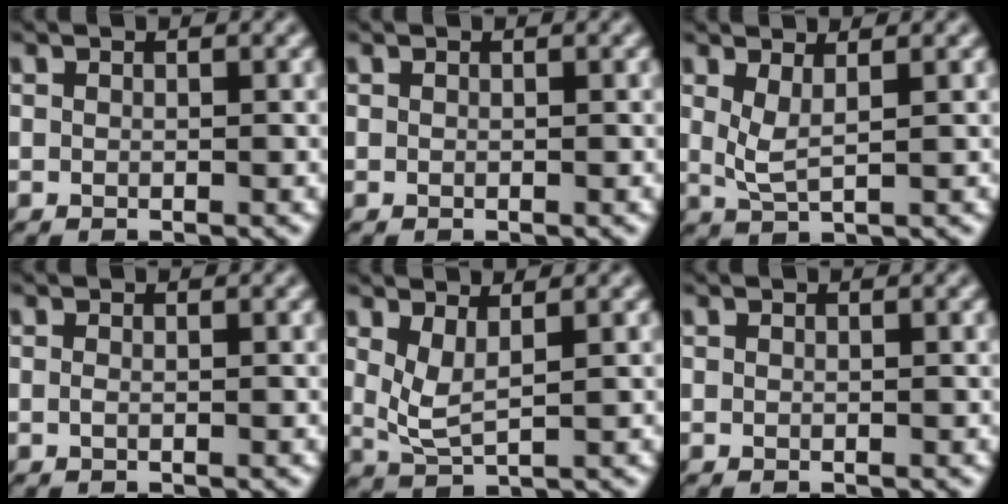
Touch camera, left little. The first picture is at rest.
{"total": 0.0}
{"total": 1.5, "force": [0.8, -0.2, 1.3], "torque": [-0.037, -0.003, 0.019]}
{"total": 0.0}
{"total": 1.9, "force": [1.0, 0.1, 1.6], "torque": [-0.043, -0.005, 0.024]}
{"total": 0.0}